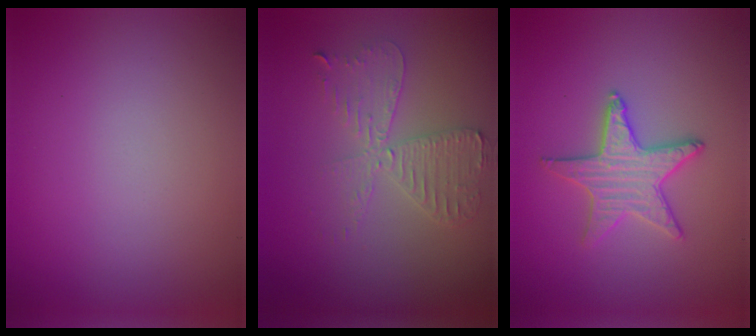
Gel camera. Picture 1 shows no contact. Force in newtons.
{"total": 3.6, "press": 3.1, "slide": 1.9}
{"total": 3.3, "press": 3.3, "slide": 0.1}